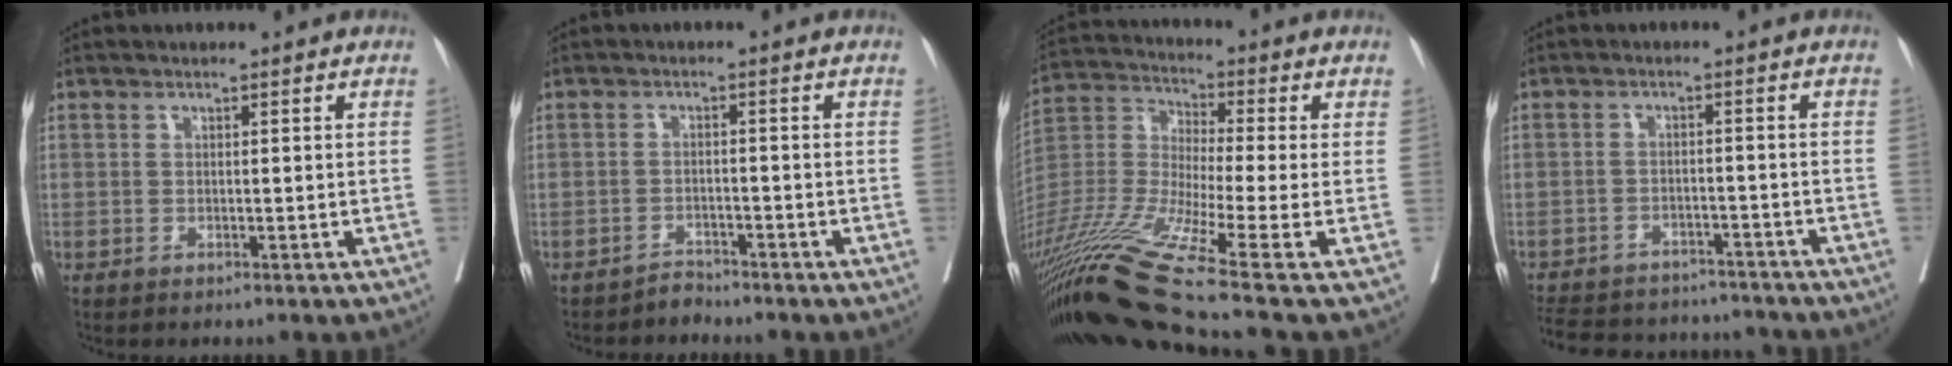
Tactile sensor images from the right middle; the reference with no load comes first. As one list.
[{"total": 1.8, "force": [-1.7, 0.2, -0.5], "torque": [0.009, -0.007, -0.029]}, {"total": 18.6, "force": [-12.5, -1.8, 13.6], "torque": [-0.314, -0.037, -0.242]}, {"total": 17.1, "force": [-15.4, 5.6, 5.0], "torque": [-0.130, -0.001, -0.206]}]